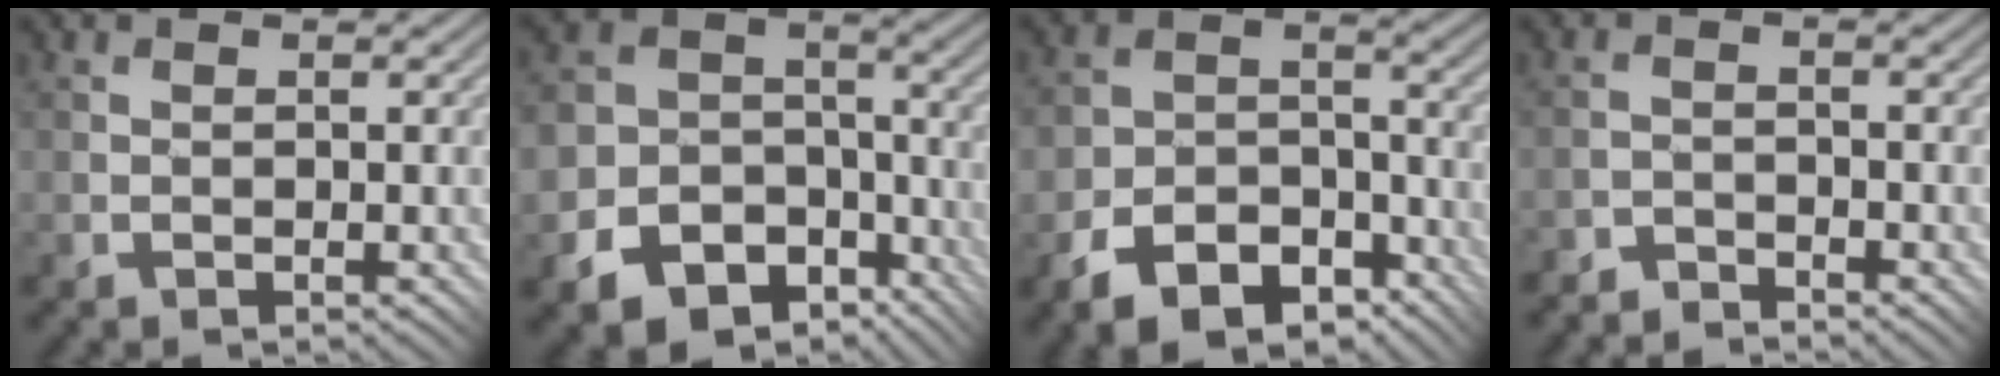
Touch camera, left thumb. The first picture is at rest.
{"total": 14.7, "force": [-8.4, 10.9, 5.1], "torque": [-0.127, -0.047, -0.127]}
{"total": 9.7, "force": [-6.4, 5.8, 4.5], "torque": [-0.089, -0.013, -0.118]}
{"total": 2.4, "force": [-2.4, 0.2, -0.1], "torque": [0.008, 0.011, -0.050]}